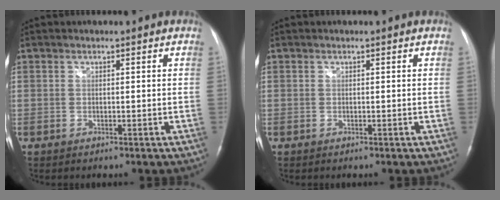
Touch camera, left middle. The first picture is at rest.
{"total": 0.0}